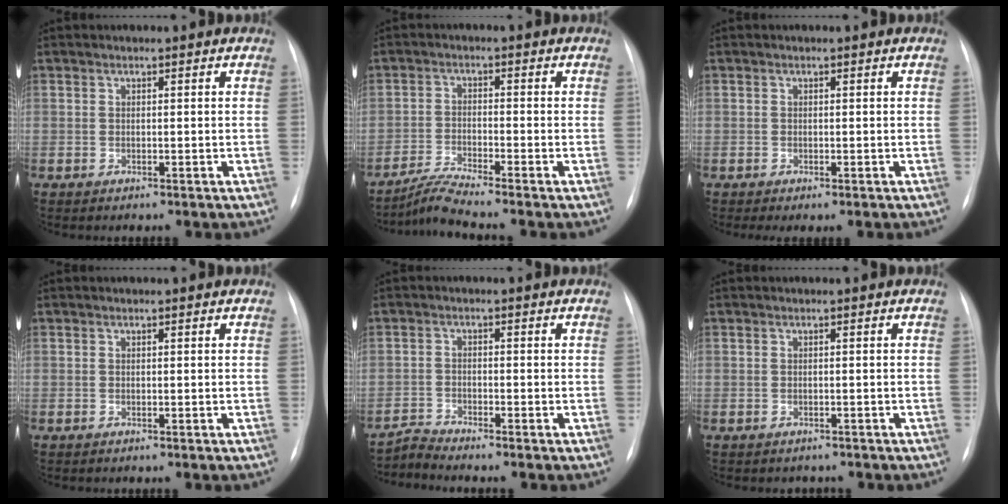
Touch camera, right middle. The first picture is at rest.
{"total": 4.7, "force": [-4.2, -1.6, 1.4], "torque": [-0.038, -0.027, -0.086]}
{"total": 1.0, "force": [-0.4, 0.4, 0.8], "torque": [-0.011, -0.002, -0.003]}
{"total": 0.0}
{"total": 2.8, "force": [-2.5, -1.0, -0.7], "torque": [0.011, -0.020, -0.050]}
{"total": 1.8, "force": [-1.5, 0.9, 0.1], "torque": [-0.004, 0.002, -0.018]}